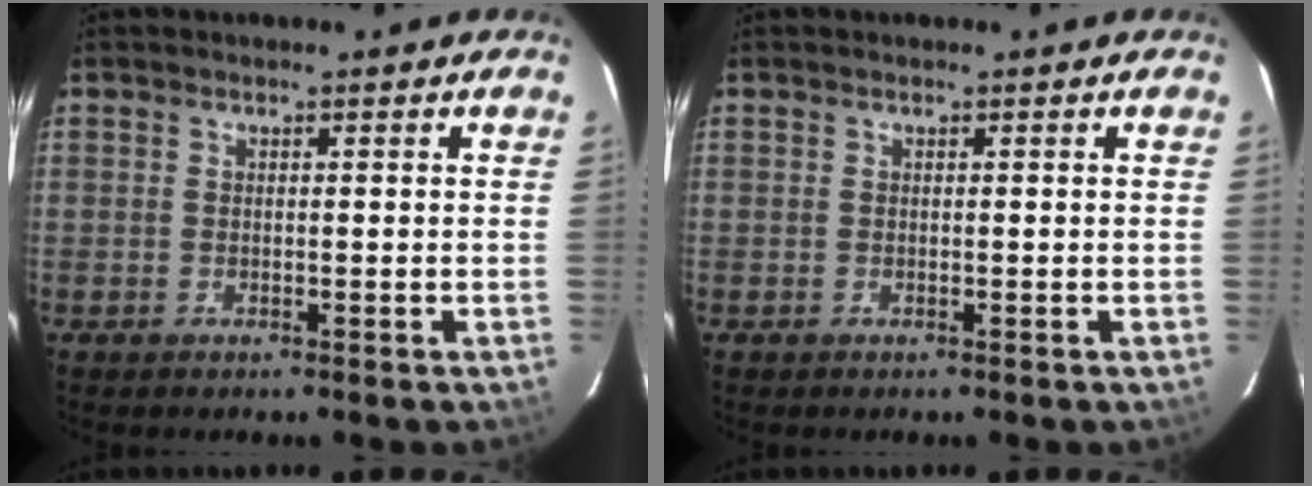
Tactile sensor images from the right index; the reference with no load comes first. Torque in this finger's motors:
{"motor_torque": [0.00, 0.00, 0.00, 0.00]}